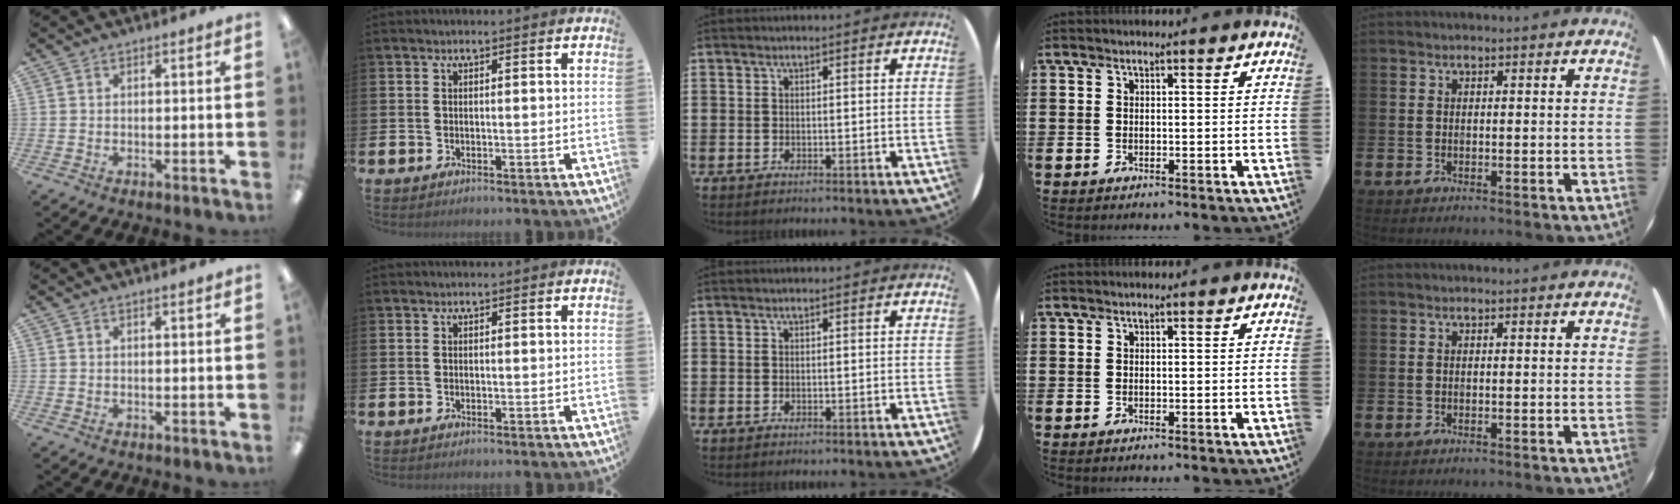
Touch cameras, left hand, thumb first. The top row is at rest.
{"thumb": {"total": 0.6, "force": [0.5, 0.0, 0.4], "torque": [-0.009, 0.001, 0.008]}}